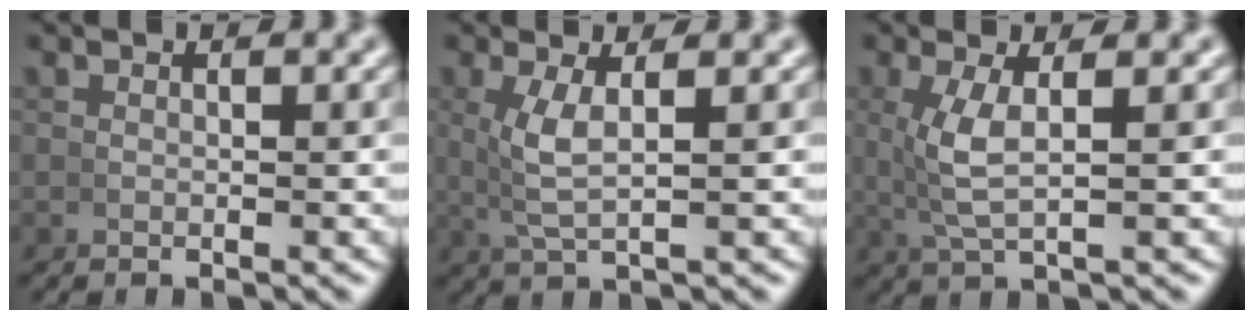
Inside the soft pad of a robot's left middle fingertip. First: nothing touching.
{"total": 3.4, "force": [0.9, 0.7, 3.2], "torque": [-0.072, -0.001, 0.023]}
{"total": 3.7, "force": [0.8, 0.9, 3.5], "torque": [-0.079, -0.001, 0.023]}